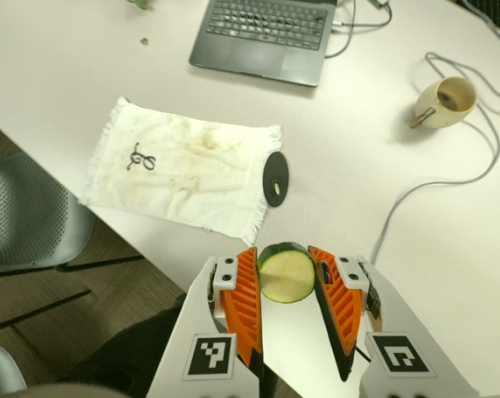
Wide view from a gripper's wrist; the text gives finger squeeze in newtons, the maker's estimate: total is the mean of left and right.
{"total": 10.7, "left": 10.6, "right": 10.8}